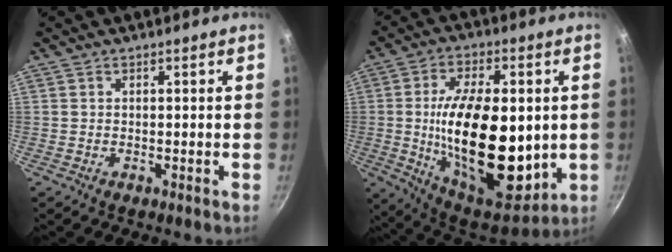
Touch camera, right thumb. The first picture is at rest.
{"total": 26.2, "force": [-0.7, 13.5, 22.5], "torque": [-0.352, -0.015, -0.001]}